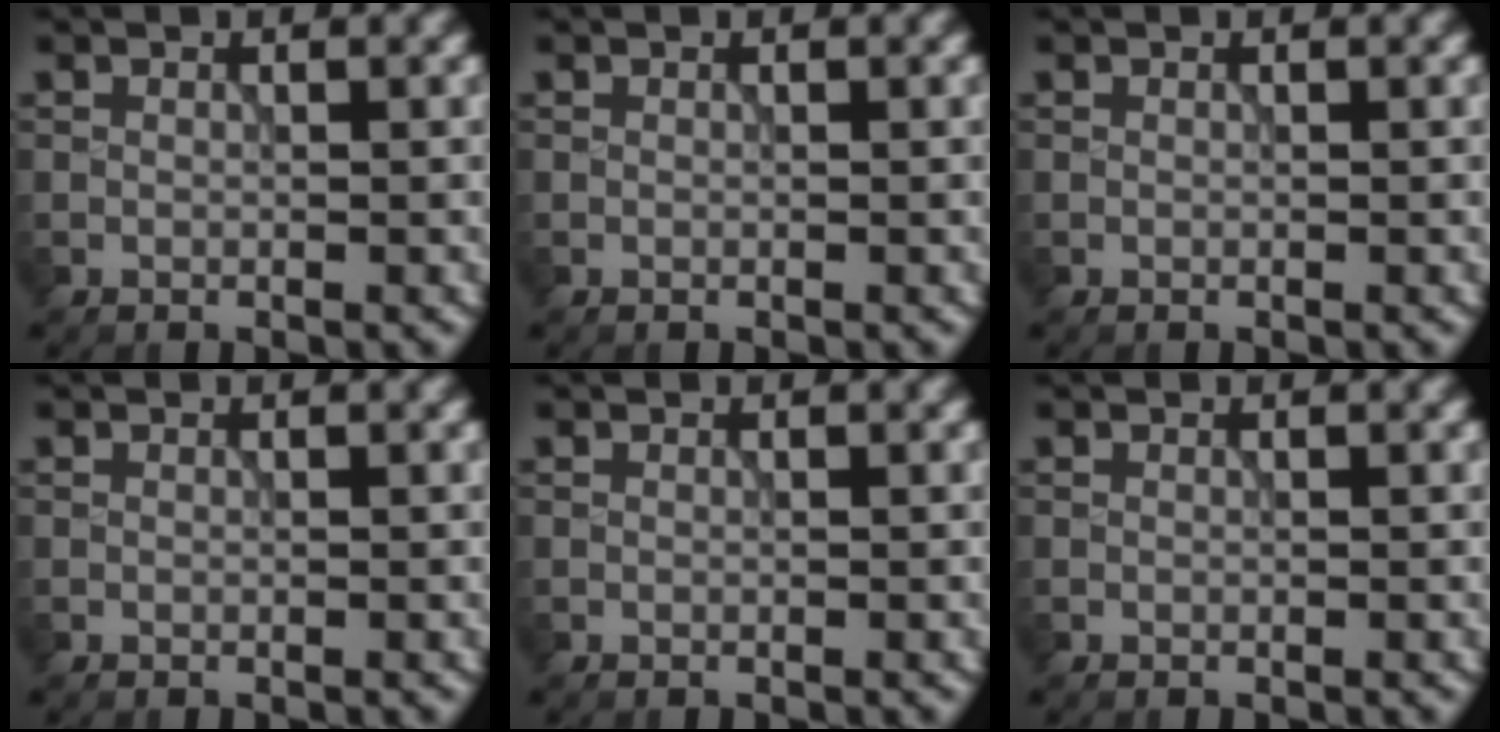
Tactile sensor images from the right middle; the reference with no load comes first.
{"total": 0.0}
{"total": 0.0}
{"total": 0.0}
{"total": 0.0}
{"total": 0.0}